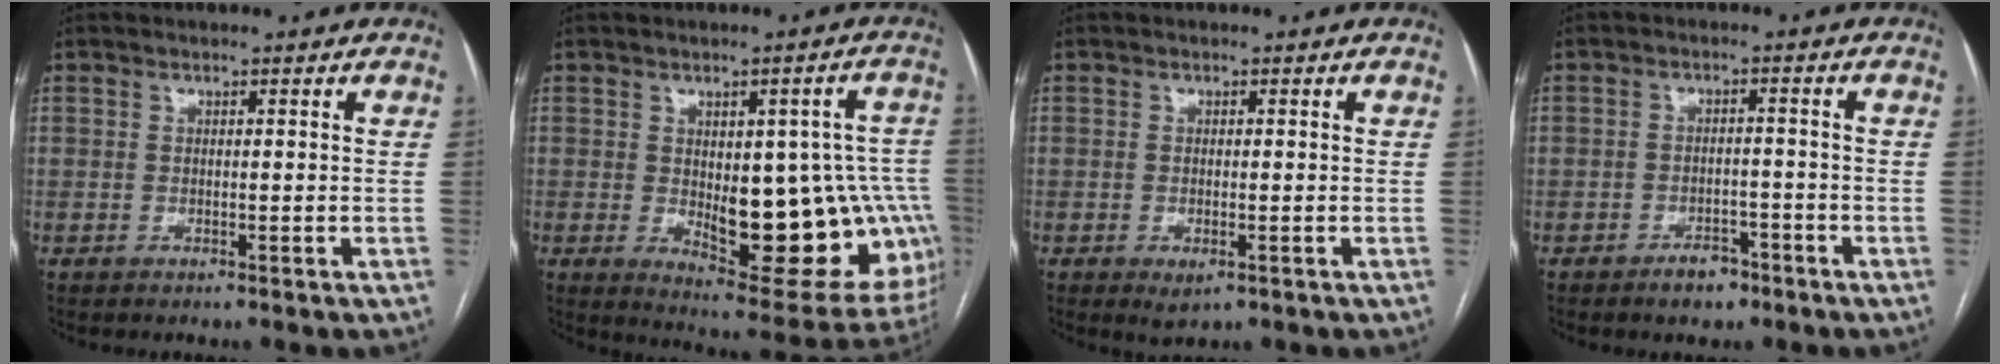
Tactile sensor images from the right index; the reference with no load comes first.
{"total": 20.8, "force": [-2.5, 8.5, 18.8], "torque": [-0.160, 0.021, -0.004]}
{"total": 2.2, "force": [-0.9, 1.0, 1.8], "torque": [-0.027, -0.004, -0.007]}
{"total": 3.6, "force": [-2.6, 2.0, 1.5], "torque": [-0.017, 0.006, -0.035]}